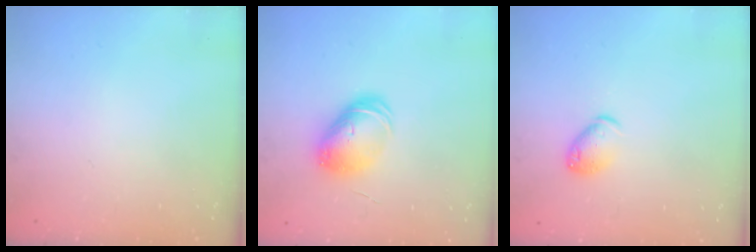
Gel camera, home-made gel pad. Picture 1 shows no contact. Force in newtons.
{"total": 9.1, "press": 9.1, "slide": 0.1}
{"total": 7.1, "press": 7.1, "slide": 0.6}